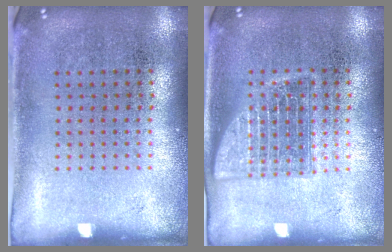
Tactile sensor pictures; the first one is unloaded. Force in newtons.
{"total": 2.3, "press": 2.3, "slide": 0.3}